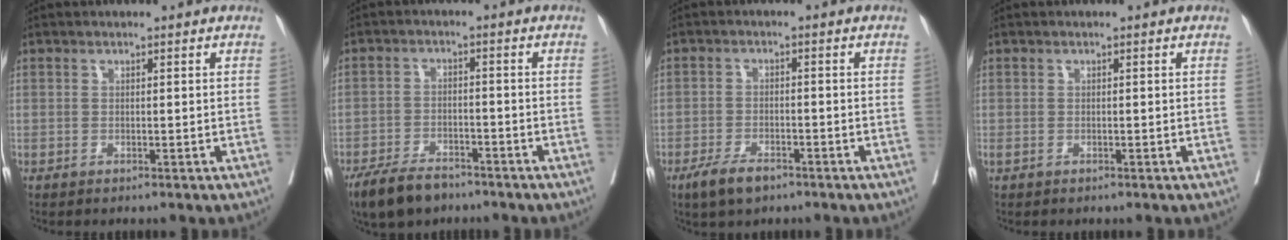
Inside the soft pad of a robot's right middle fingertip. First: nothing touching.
{"total": 7.5, "force": [-5.9, 3.1, 3.4], "torque": [-0.064, -0.008, -0.105]}
{"total": 4.9, "force": [-3.4, 1.8, 3.0], "torque": [-0.062, -0.004, -0.057]}
{"total": 0.0}